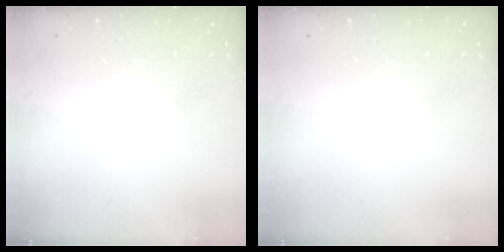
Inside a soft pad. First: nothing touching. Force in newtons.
{"total": 0.0}